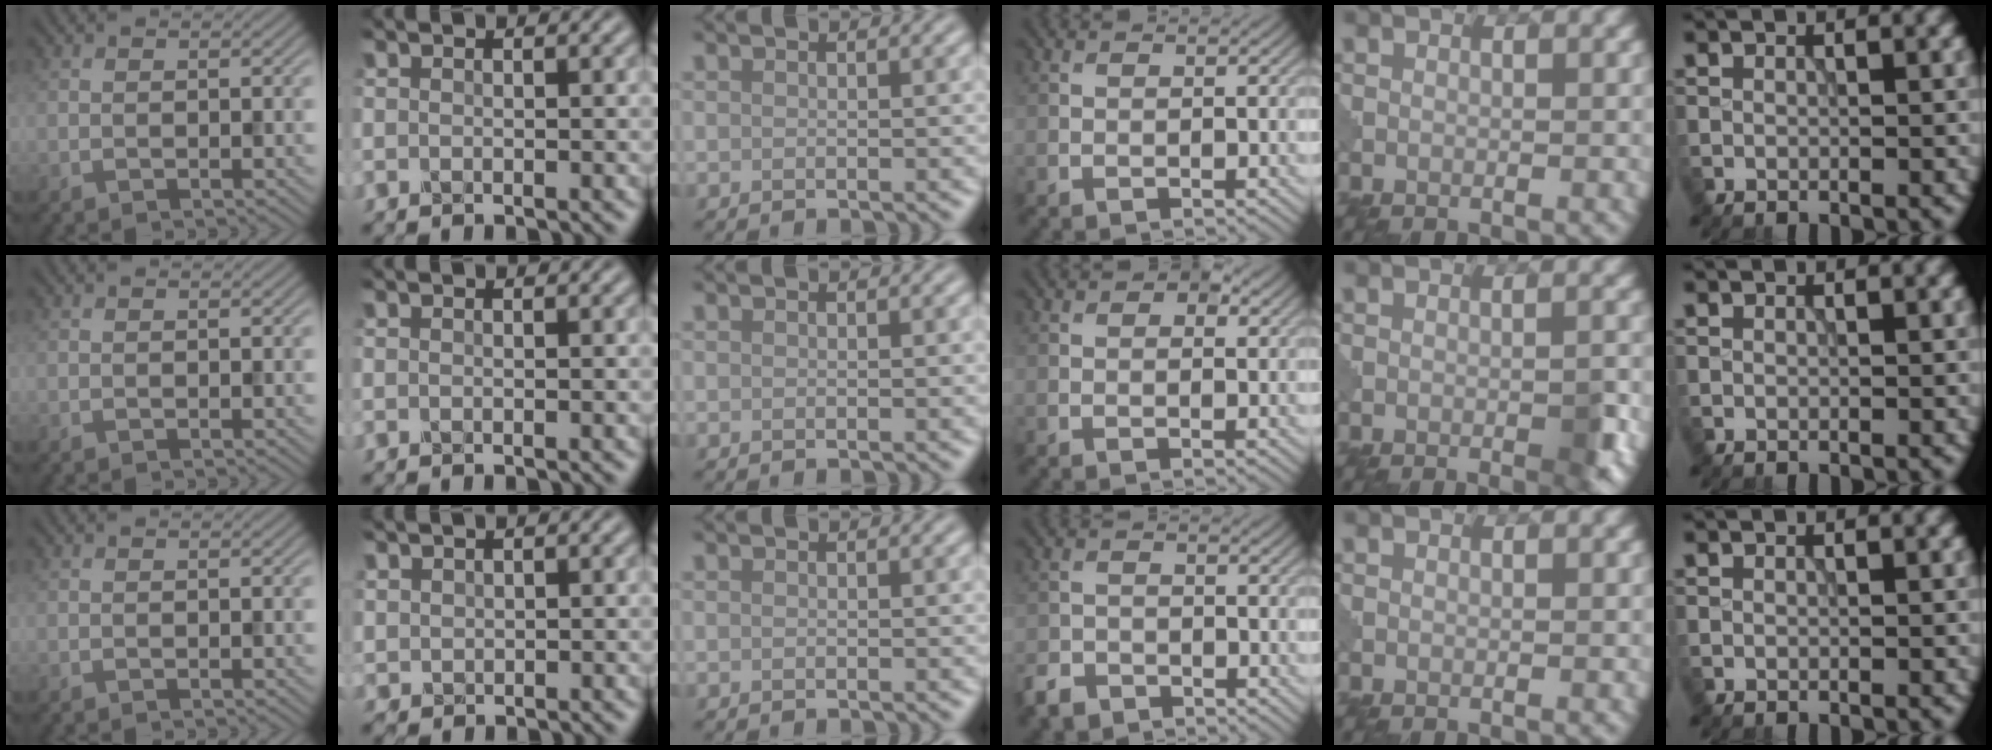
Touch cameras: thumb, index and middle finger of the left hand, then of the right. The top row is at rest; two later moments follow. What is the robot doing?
{"motion": "assemble", "object": "puzzle pieces"}